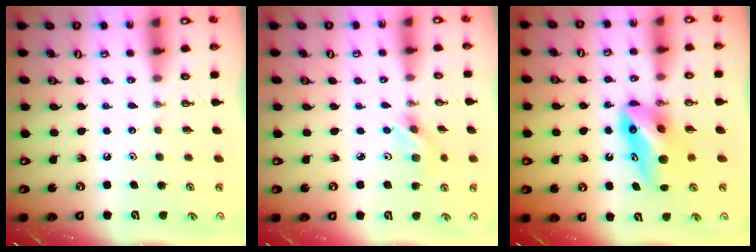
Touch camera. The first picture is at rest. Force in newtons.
{"total": 2.7, "press": 2.7, "slide": 0.3}
{"total": 9.7, "press": 9.6, "slide": 1.4}